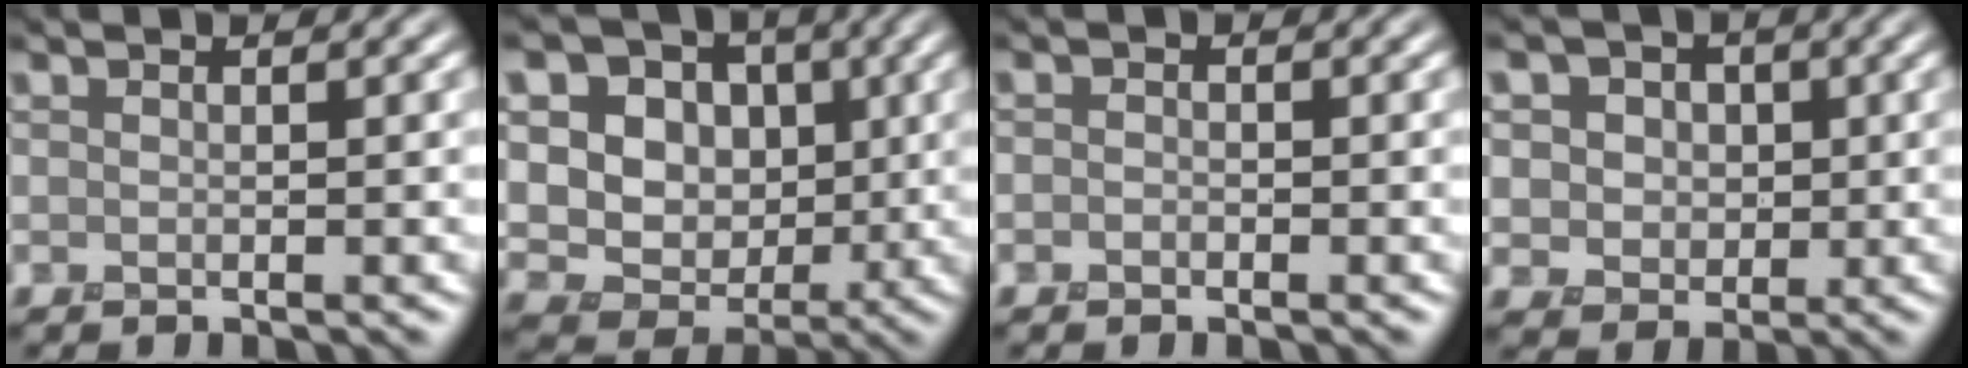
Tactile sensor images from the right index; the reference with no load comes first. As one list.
[{"total": 13.5, "force": [2.4, 11.7, 6.3], "torque": [-0.142, 0.037, 0.025]}, {"total": 0.8, "force": [-0.6, 0.5, 0.1], "torque": [-0.001, -0.005, -0.016]}, {"total": 5.3, "force": [1.5, 4.6, 2.0], "torque": [-0.035, 0.007, 0.013]}]